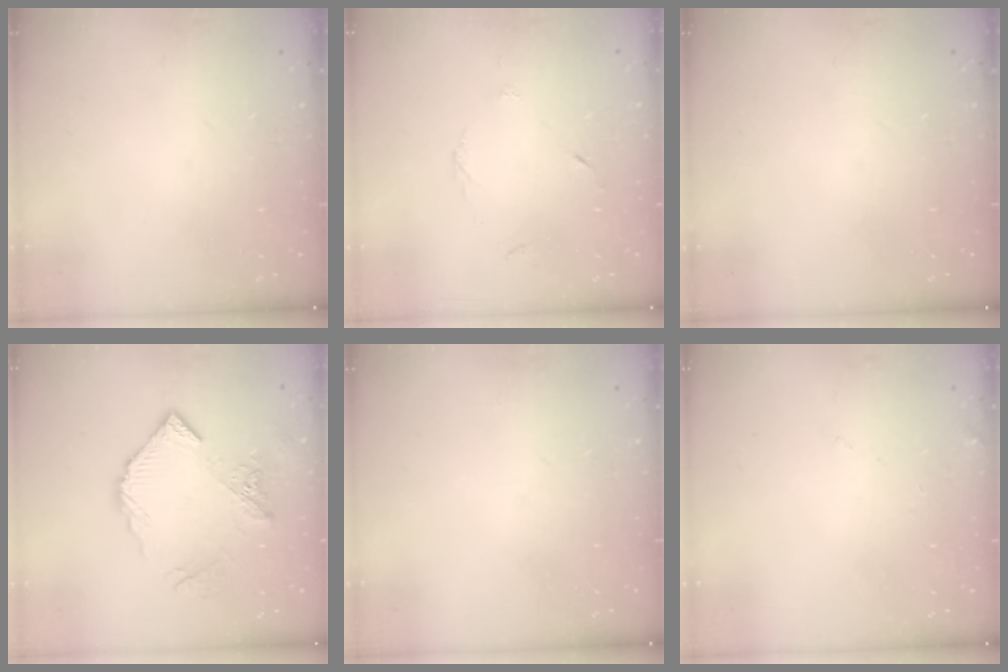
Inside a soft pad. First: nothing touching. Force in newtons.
{"total": 3.5, "press": 3.4, "slide": 0.4}
{"total": 0.0}
{"total": 11.4, "press": 11.3, "slide": 1.2}
{"total": 0.0}
{"total": 2.2, "press": 2.2, "slide": 0.2}